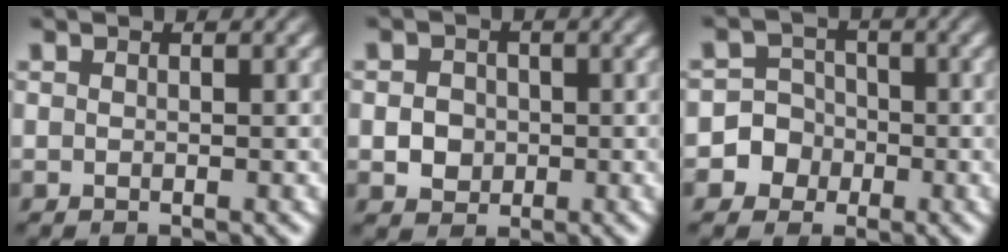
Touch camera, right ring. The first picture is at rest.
{"total": 2.3, "force": [-0.2, 2.2, 0.6], "torque": [-0.014, -0.010, 0.000]}
{"total": 7.0, "force": [-2.0, 6.6, 1.6], "torque": [-0.059, -0.020, -0.039]}